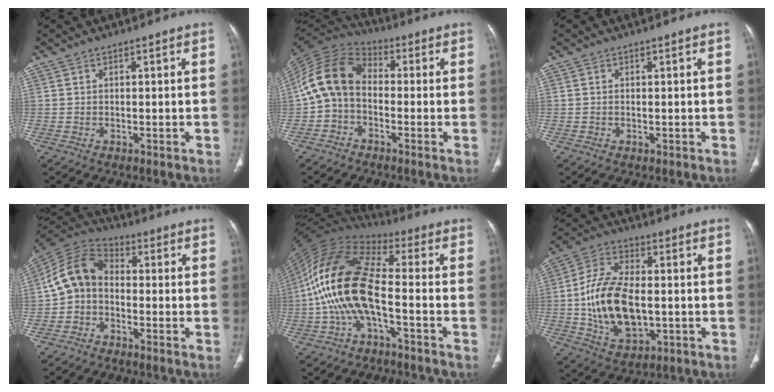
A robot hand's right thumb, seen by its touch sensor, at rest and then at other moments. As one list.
[{"total": 11.1, "force": [-1.1, 8.1, 7.6], "torque": [-0.144, 0.036, -0.040]}, {"total": 0.0}, {"total": 9.2, "force": [-1.3, 7.0, 5.8], "torque": [-0.107, 0.034, -0.043]}, {"total": 16.2, "force": [-3.4, 7.1, 14.2], "torque": [-0.289, 0.052, -0.072]}, {"total": 16.5, "force": [-1.4, 9.3, 13.6], "torque": [-0.254, 0.010, -0.019]}]